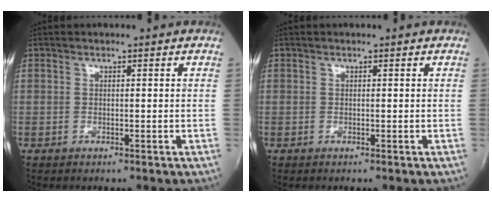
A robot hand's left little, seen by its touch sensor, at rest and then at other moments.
{"total": 0.0}